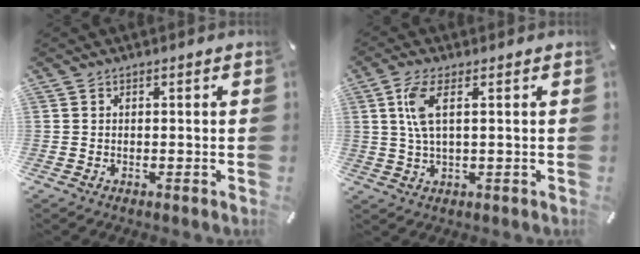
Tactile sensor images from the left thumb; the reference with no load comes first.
{"total": 6.2, "force": [1.7, 2.1, 5.6], "torque": [-0.123, 0.002, 0.026]}